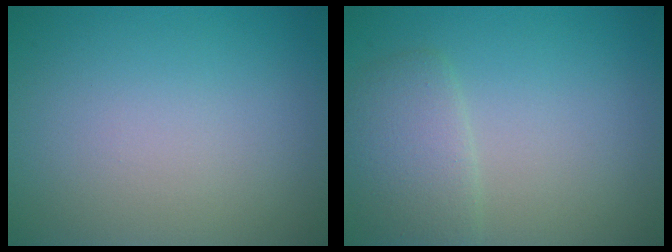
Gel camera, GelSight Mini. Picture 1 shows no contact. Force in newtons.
{"total": 2.9, "press": 2.9, "slide": 0.1}